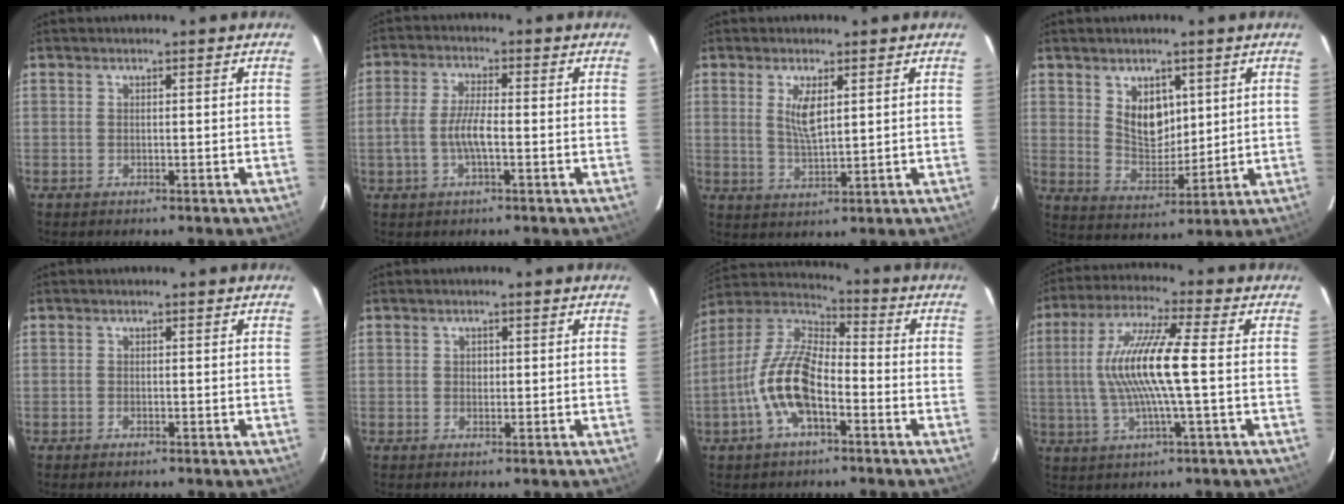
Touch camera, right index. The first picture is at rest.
{"total": 5.9, "force": [-1.5, 1.6, 5.5], "torque": [-0.115, 0.004, -0.029]}
{"total": 5.0, "force": [1.7, 1.6, 4.5], "torque": [-0.083, -0.004, 0.035]}
{"total": 8.0, "force": [3.2, 5.2, 5.1], "torque": [-0.082, -0.002, 0.069]}
{"total": 0.6, "force": [-0.5, 0.3, 0.2], "torque": [-0.005, -0.002, -0.009]}
{"total": 1.0, "force": [0.0, 0.9, 0.3], "torque": [-0.002, 0.003, 0.000]}
{"total": 13.4, "force": [-4.8, 5.7, 11.1], "torque": [-0.233, 0.006, -0.096]}
{"total": 12.9, "force": [-0.3, 0.6, 12.9], "torque": [-0.248, 0.004, -0.006]}